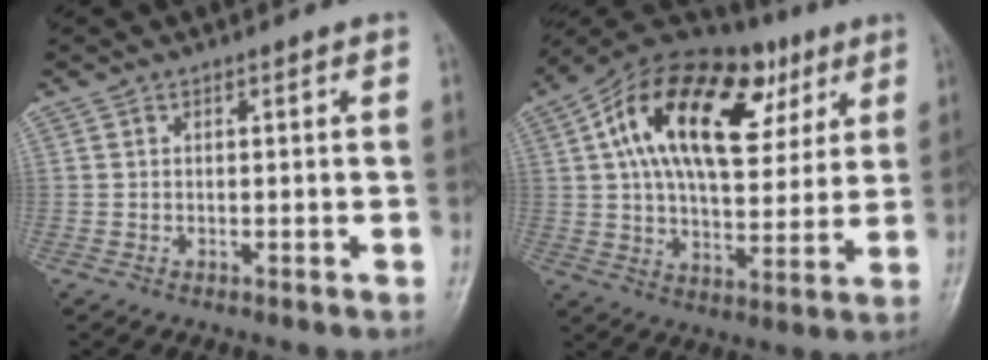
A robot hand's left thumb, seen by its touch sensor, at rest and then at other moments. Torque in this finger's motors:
{"motor_torque": [0.46, 0.89, 2.06, -0.71, 0.51]}